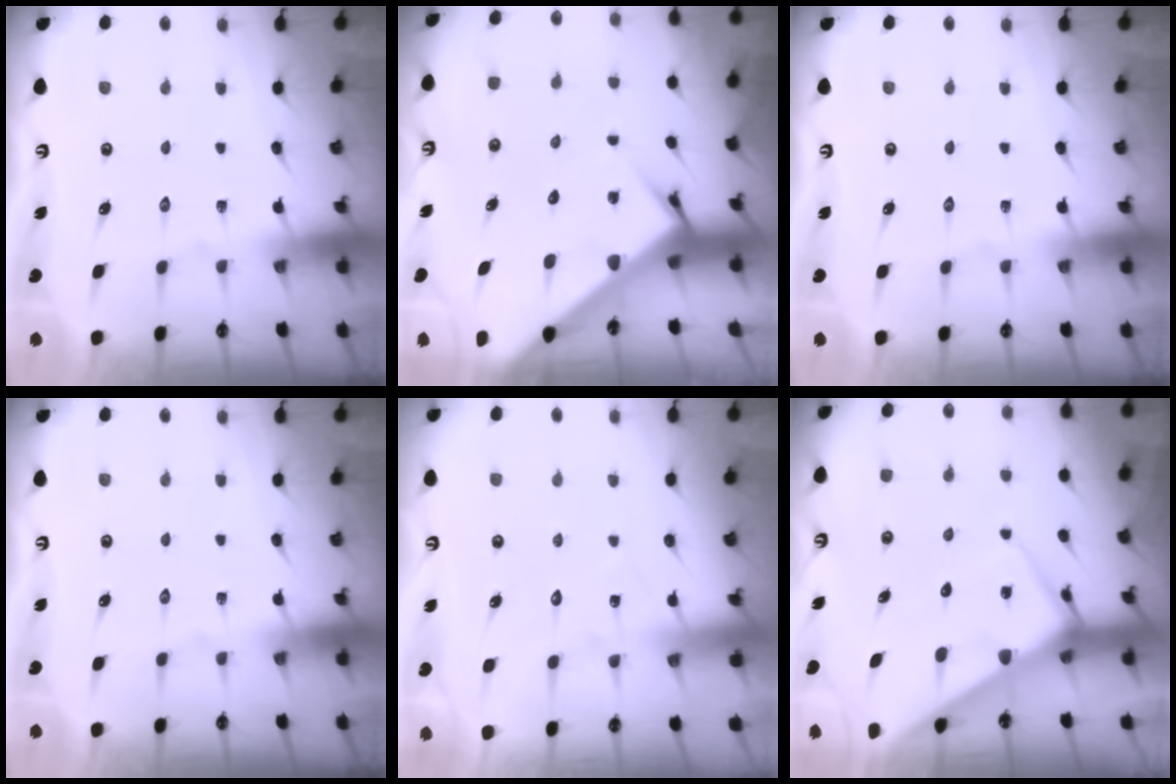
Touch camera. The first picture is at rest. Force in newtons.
{"total": 5.3, "press": 5.3, "slide": 0.3}
{"total": 0.0}
{"total": 0.0}
{"total": 6.2, "press": 6.2, "slide": 0.6}
{"total": 7.3, "press": 7.3, "slide": 0.5}